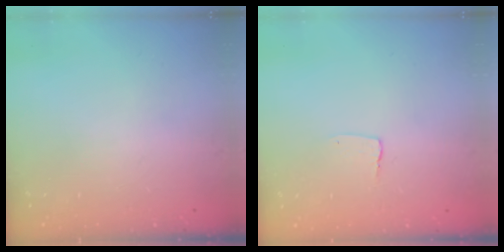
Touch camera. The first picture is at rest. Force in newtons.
{"total": 2.7, "press": 2.7, "slide": 0.2}